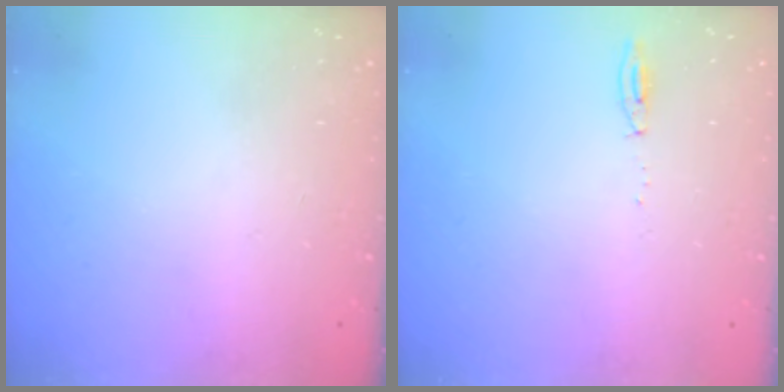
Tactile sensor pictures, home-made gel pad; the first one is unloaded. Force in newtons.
{"total": 4.0, "press": 3.8, "slide": 1.3}